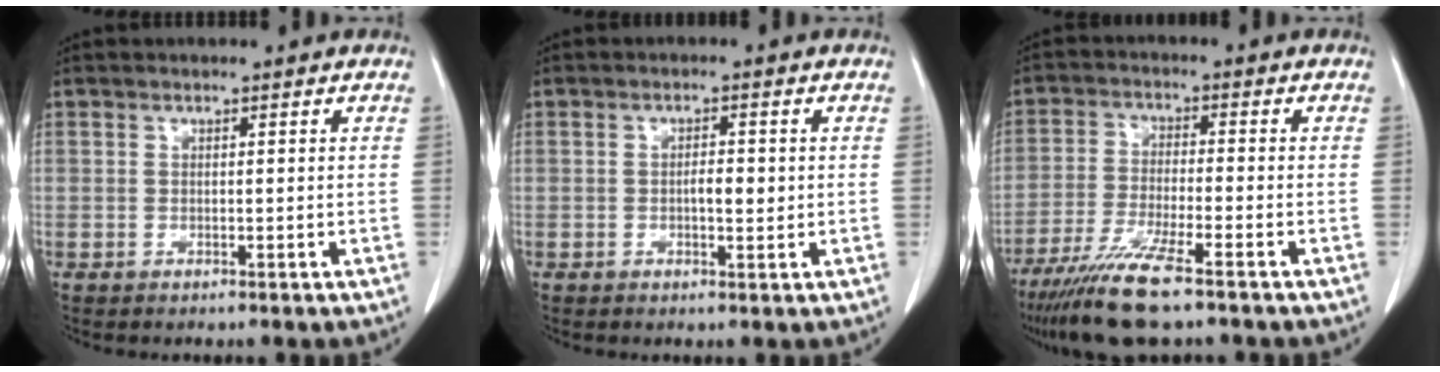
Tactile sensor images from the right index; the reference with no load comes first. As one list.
[{"total": 2.6, "force": [-0.1, 0.9, 2.4], "torque": [-0.042, 0.001, 0.000]}, {"total": 10.2, "force": [-7.3, 0.4, 7.1], "torque": [-0.137, -0.029, -0.129]}]